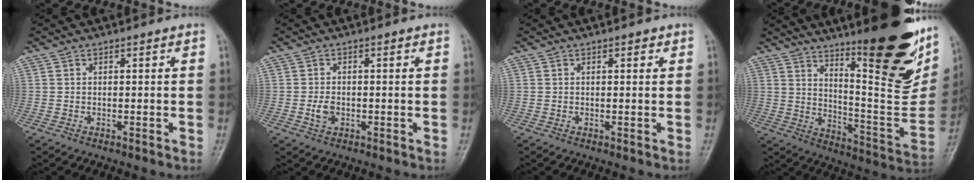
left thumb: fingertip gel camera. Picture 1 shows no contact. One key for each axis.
{"total": 2.5, "fx": -0.6, "fy": 1.7, "fz": 1.7, "tx": -0.026, "ty": 0.001, "tz": -0.012}
{"total": 1.0, "fx": 0.5, "fy": 0.5, "fz": 0.7, "tx": -0.003, "ty": -0.001, "tz": 0.005}
{"total": 27.8, "fx": 15.8, "fy": 7.3, "fz": 21.7, "tx": -0.266, "ty": -0.080, "tz": 0.241}